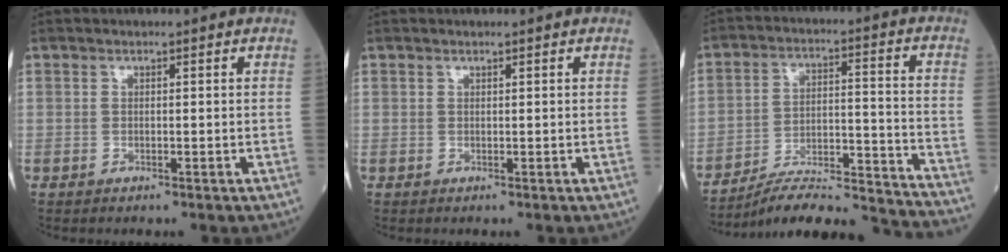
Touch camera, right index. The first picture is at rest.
{"total": 0.0}
{"total": 21.2, "force": [-20.2, -0.2, 6.3], "torque": [-0.073, 0.008, -0.291]}